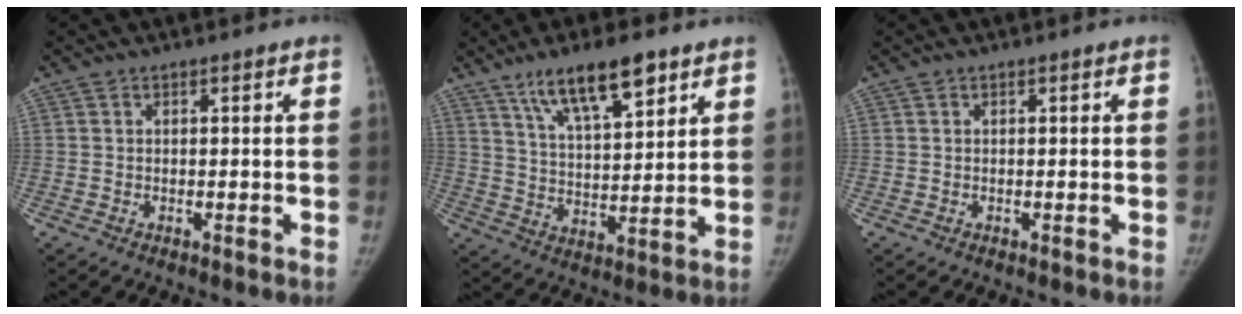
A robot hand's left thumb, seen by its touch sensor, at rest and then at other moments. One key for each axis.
{"total": 13.1, "fx": 8.4, "fy": 4.1, "fz": 9.2, "tx": -0.138, "ty": -0.037, "tz": 0.152}
{"total": 0.0}